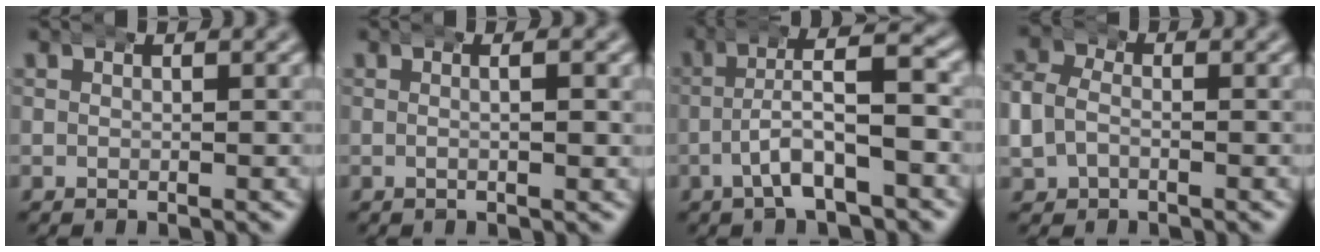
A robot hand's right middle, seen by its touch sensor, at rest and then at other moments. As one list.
[{"total": 1.6, "force": [0.0, 0.3, 1.6], "torque": [-0.022, 0.007, -0.006]}, {"total": 4.6, "force": [-1.6, 1.3, 4.1], "torque": [-0.060, 0.009, -0.031]}, {"total": 3.7, "force": [-0.4, 3.3, 1.6], "torque": [-0.059, -0.006, -0.004]}]